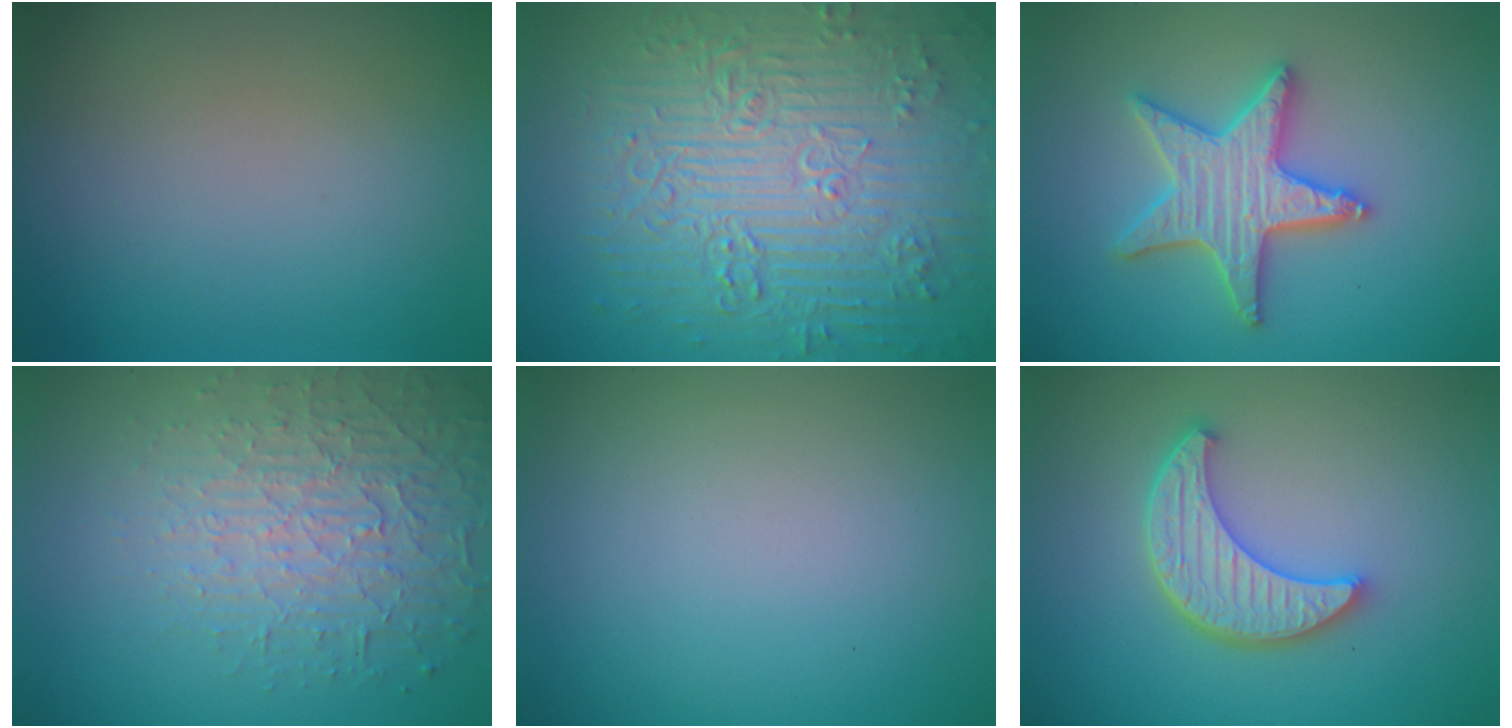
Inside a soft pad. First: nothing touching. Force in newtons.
{"total": 11.4, "press": 7.6, "slide": 8.5}
{"total": 5.2, "press": 5.2, "slide": 0.9}
{"total": 4.6, "press": 4.0, "slide": 2.3}
{"total": 0.0}
{"total": 4.9, "press": 3.9, "slide": 2.9}